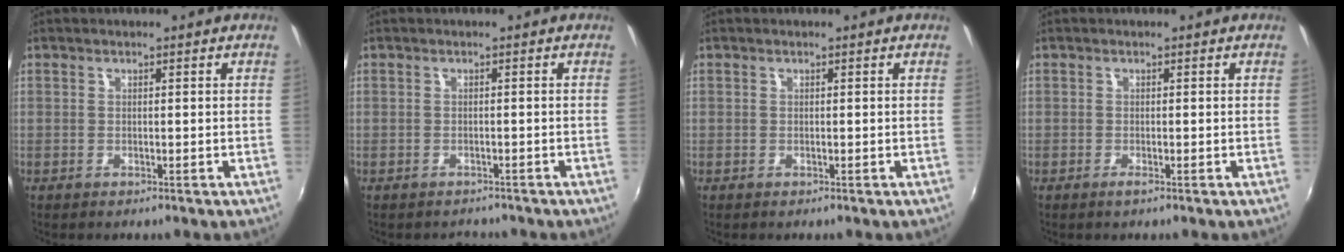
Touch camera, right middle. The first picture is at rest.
{"total": 2.2, "force": [-2.0, 0.9, 0.2], "torque": [-0.007, -0.009, -0.027]}
{"total": 0.0}
{"total": 0.8, "force": [-0.4, -0.2, 0.6], "torque": [-0.011, -0.001, -0.009]}